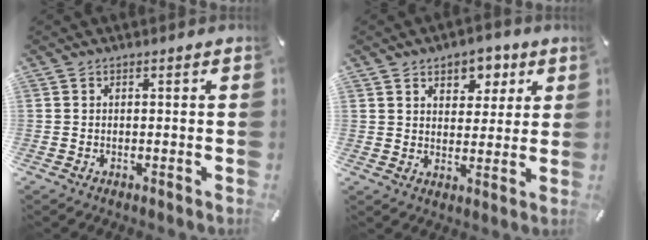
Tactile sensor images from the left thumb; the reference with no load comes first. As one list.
[{"total": 6.6, "force": [3.8, 4.9, 2.1], "torque": [-0.004, -0.023, 0.057]}]